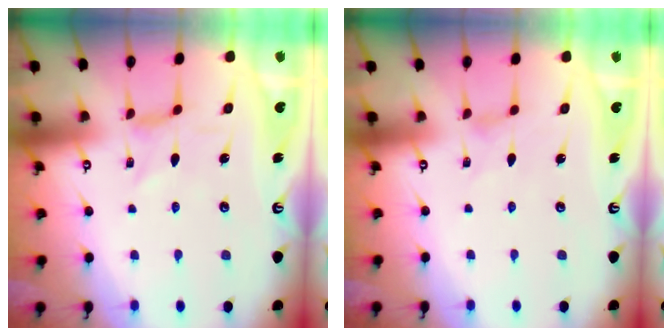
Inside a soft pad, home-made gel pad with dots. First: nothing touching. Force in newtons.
{"total": 0.0}